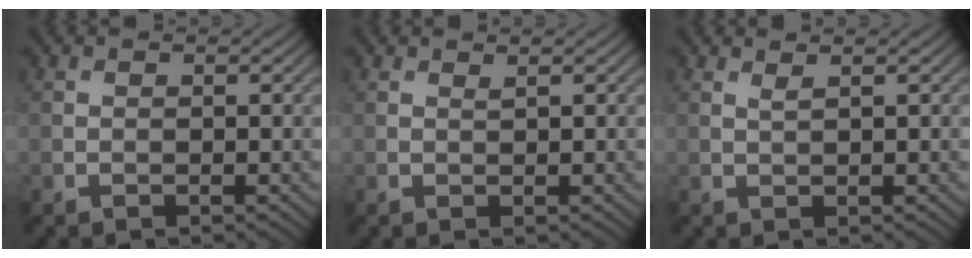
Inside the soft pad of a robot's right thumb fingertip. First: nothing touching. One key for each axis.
{"total": 0.5, "fx": 0.5, "fy": 0.0, "fz": 0.2, "tx": -0.002, "ty": -0.002, "tz": 0.010}
{"total": 0.9, "fx": 0.7, "fy": 0.0, "fz": 0.5, "tx": -0.011, "ty": 0.001, "tz": 0.014}